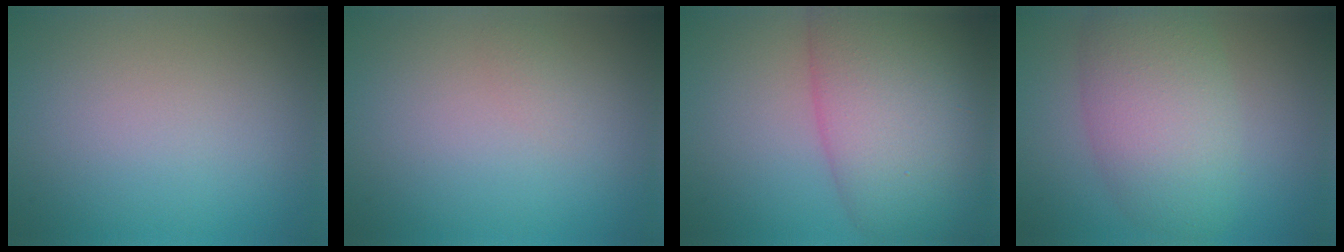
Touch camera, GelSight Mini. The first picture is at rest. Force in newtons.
{"total": 0.6, "press": 0.6, "slide": 0.0}
{"total": 12.3, "press": 12.3, "slide": 0.5}
{"total": 7.0, "press": 7.0, "slide": 0.2}